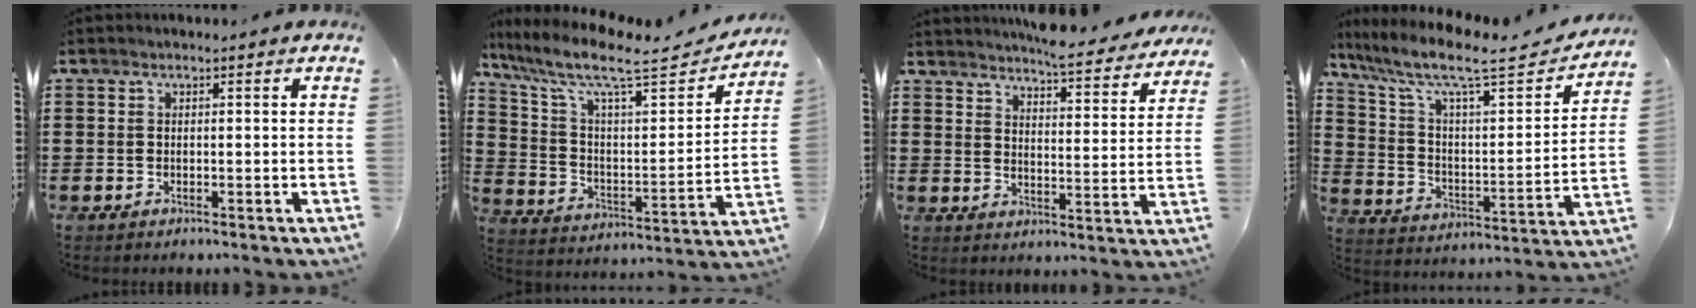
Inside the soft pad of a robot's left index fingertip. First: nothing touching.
{"total": 11.1, "force": [8.4, 2.2, 6.8], "torque": [-0.156, -0.051, 0.139]}
{"total": 5.8, "force": [5.6, -0.4, 1.5], "torque": [-0.038, -0.042, 0.093]}
{"total": 10.5, "force": [8.0, 1.8, 6.6], "torque": [-0.150, -0.052, 0.129]}